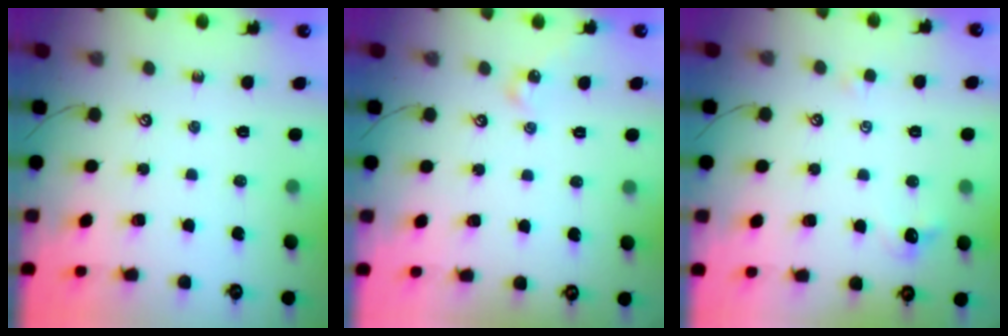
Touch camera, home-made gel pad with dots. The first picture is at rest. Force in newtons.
{"total": 5.8, "press": 5.7, "slide": 0.7}
{"total": 0.6, "press": 0.2, "slide": 0.6}